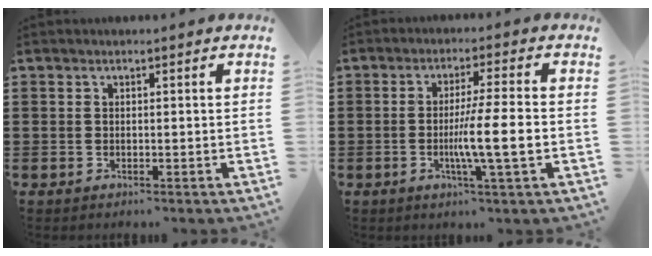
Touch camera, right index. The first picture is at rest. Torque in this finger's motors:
{"motor_torque": [1.87, -0.26, 0.75, 0.21]}